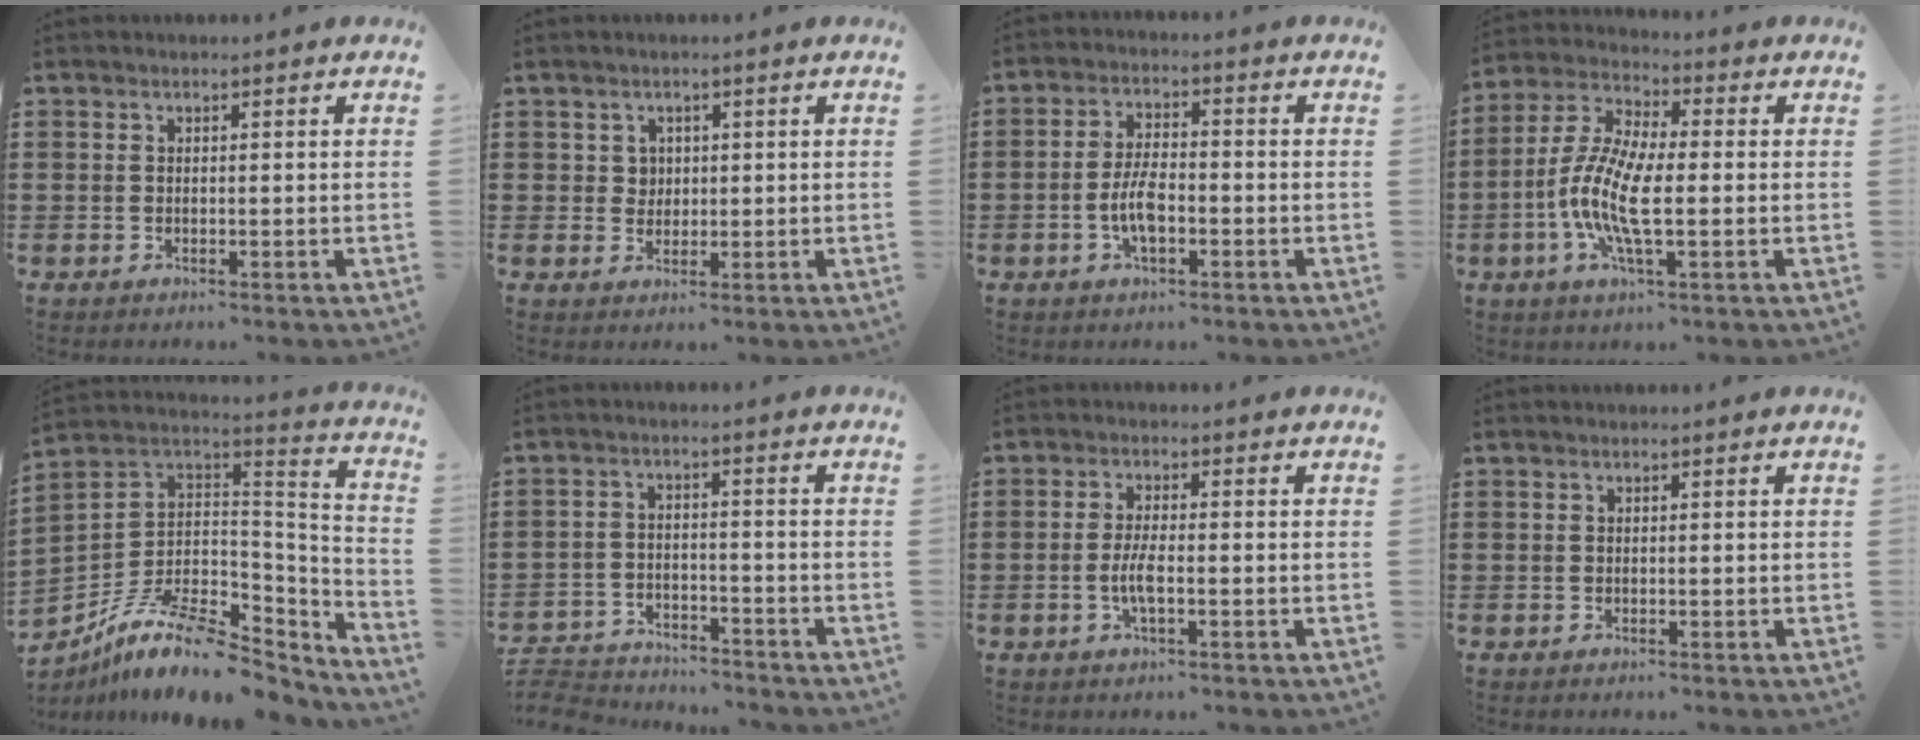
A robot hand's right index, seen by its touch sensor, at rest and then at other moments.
{"total": 2.0, "force": [0.8, 1.8, 0.5], "torque": [-0.017, 0.006, 0.016]}
{"total": 5.5, "force": [-1.6, 2.3, 4.8], "torque": [-0.111, -0.002, -0.035]}
{"total": 10.4, "force": [-2.1, 3.2, 9.6], "torque": [-0.225, -0.017, -0.049]}
{"total": 12.7, "force": [-8.7, 5.0, 7.9], "torque": [-0.158, 0.017, -0.159]}
{"total": 4.7, "force": [-4.7, 0.6, 0.2], "torque": [-0.021, 0.003, -0.101]}
{"total": 3.7, "force": [-1.0, 0.9, 3.5], "torque": [-0.083, -0.007, -0.025]}
{"total": 0.0}